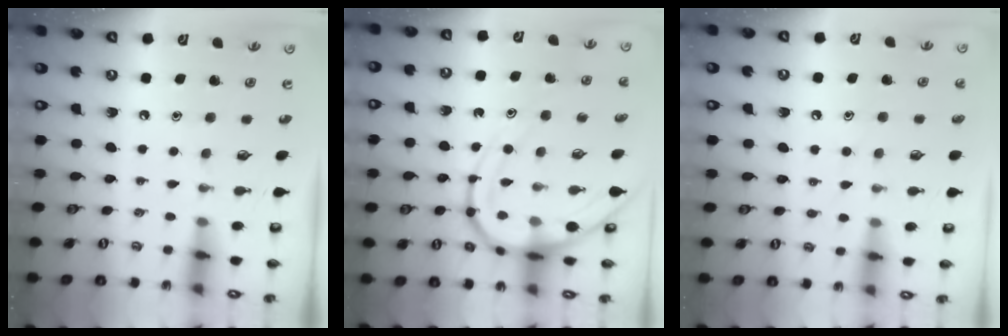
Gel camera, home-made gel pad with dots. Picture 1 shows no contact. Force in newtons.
{"total": 11.8, "press": 11.7, "slide": 1.4}
{"total": 6.1, "press": 6.1, "slide": 0.5}